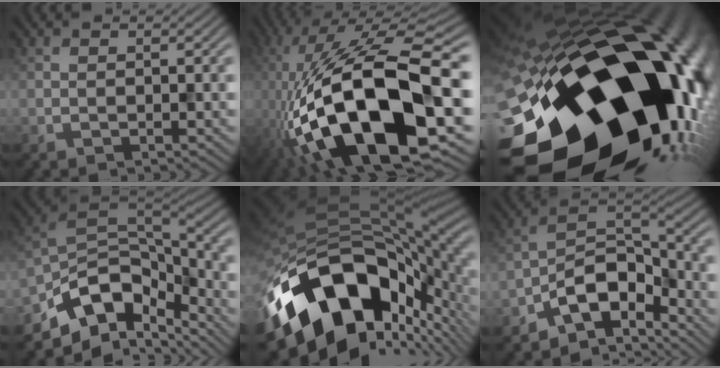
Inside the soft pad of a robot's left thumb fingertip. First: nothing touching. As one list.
[{"total": 20.8, "force": [-6.8, 8.1, 17.9], "torque": [-0.340, 0.006, -0.124]}, {"total": 24.4, "force": [-9.5, 15.4, 16.4], "torque": [-0.271, -0.082, -0.130]}, {"total": 11.3, "force": [-6.3, 6.2, 7.1], "torque": [-0.147, -0.009, -0.119]}, {"total": 18.7, "force": [-5.6, 11.9, 13.3], "torque": [-0.270, -0.043, -0.070]}, {"total": 9.5, "force": [-6.4, 4.4, 5.5], "torque": [-0.079, 0.001, -0.137]}]